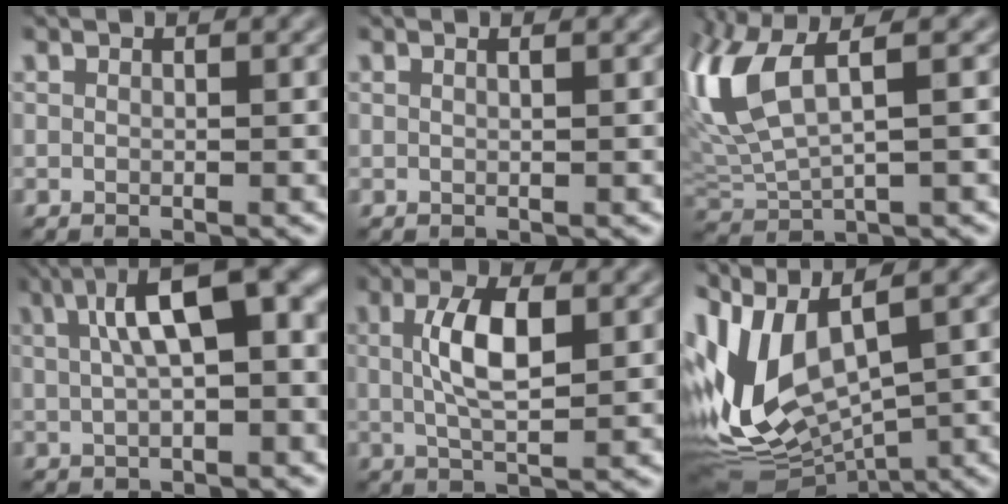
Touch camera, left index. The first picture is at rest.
{"total": 1.0, "force": [0.5, 0.4, 0.8], "torque": [-0.005, -0.001, -0.002]}
{"total": 8.3, "force": [2.5, 3.3, 7.2], "torque": [-0.185, 0.014, 0.050]}
{"total": 9.7, "force": [2.4, 3.5, 8.8], "torque": [-0.123, 0.016, 0.037]}
{"total": 5.0, "force": [0.9, 1.8, 4.6], "torque": [-0.097, 0.004, 0.017]}
{"total": 10.9, "force": [0.2, 5.7, 9.3], "torque": [-0.229, -0.009, 0.027]}